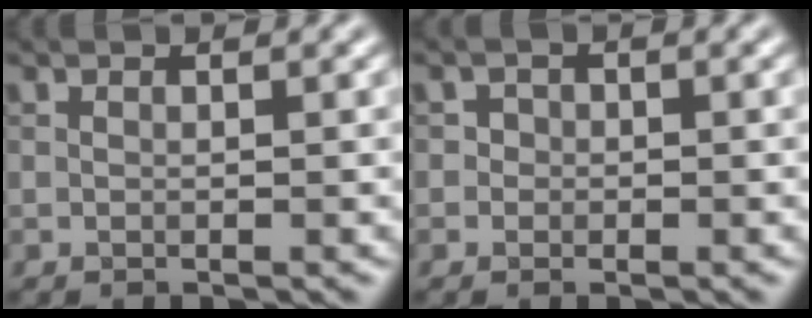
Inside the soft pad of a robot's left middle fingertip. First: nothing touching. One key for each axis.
{"total": 1.1, "fx": -0.1, "fy": 1.1, "fz": 0.1, "tx": 0.013, "ty": 0.001, "tz": -0.005}